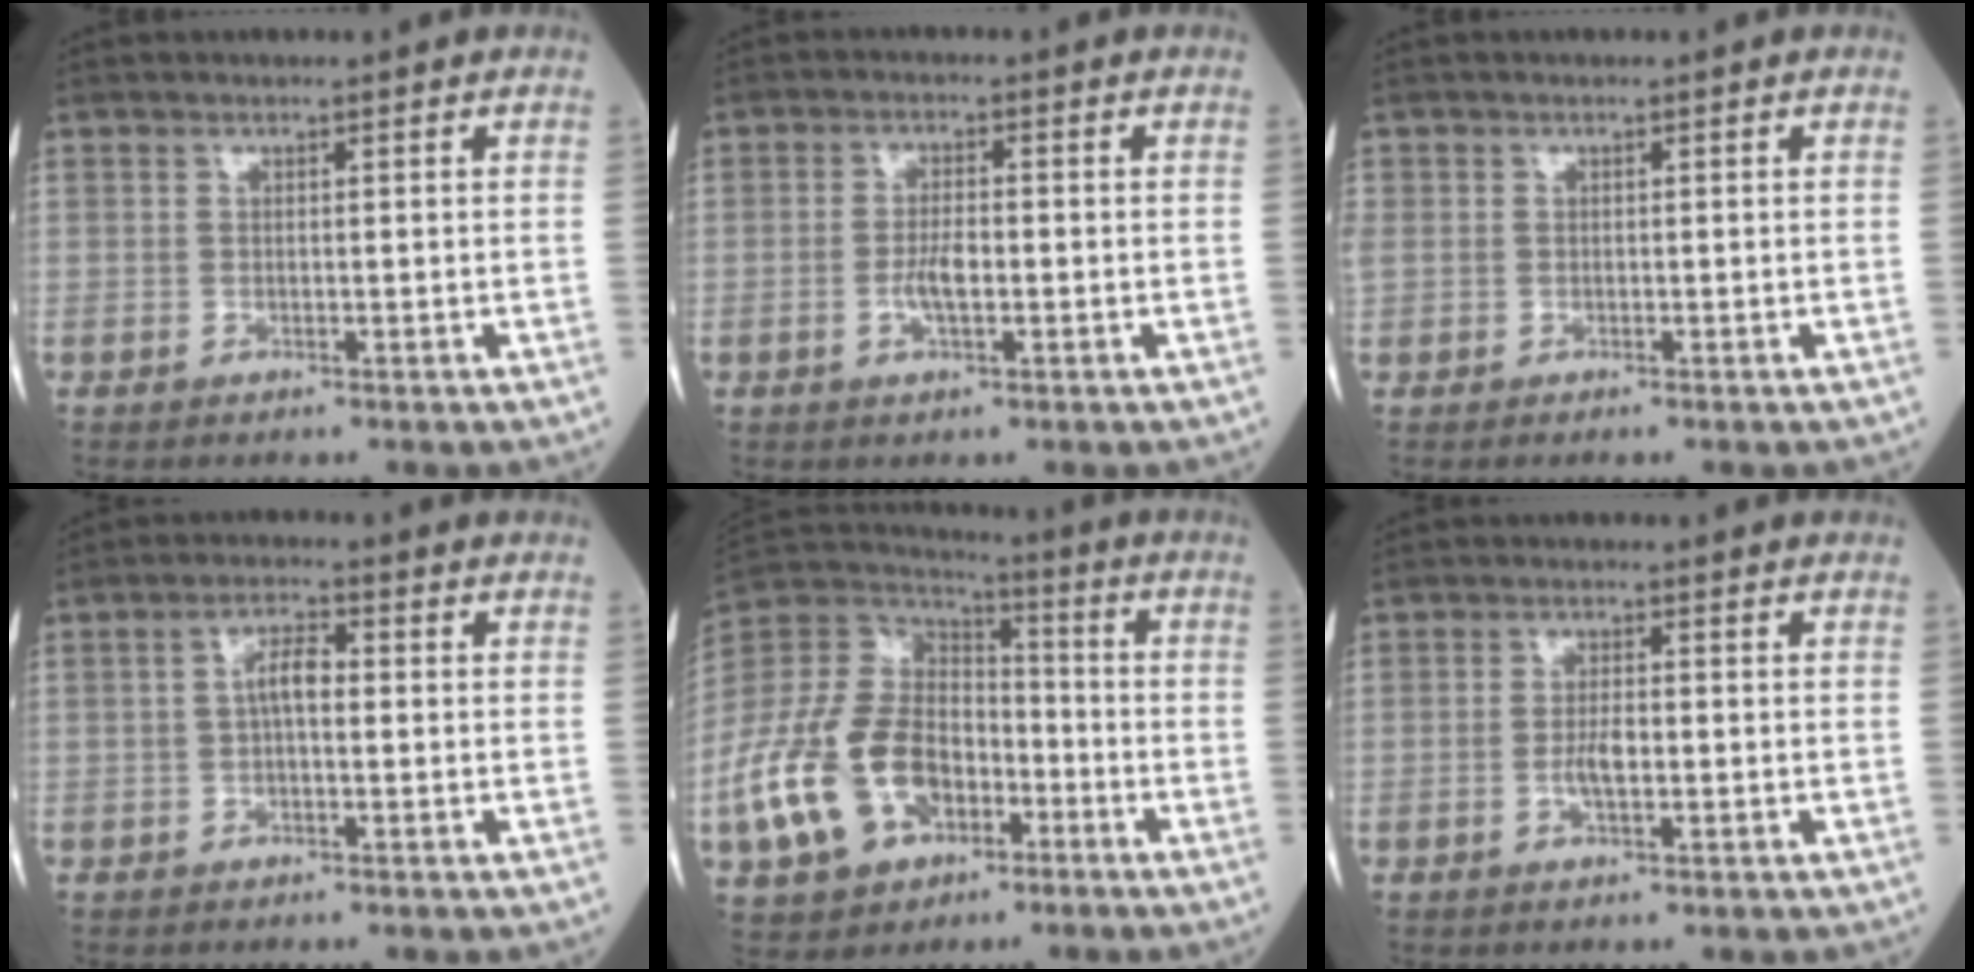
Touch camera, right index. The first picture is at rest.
{"total": 3.5, "force": [-0.8, 1.0, 3.3], "torque": [-0.064, 0.001, -0.014]}
{"total": 1.5, "force": [-0.2, 1.3, 0.6], "torque": [-0.031, 0.011, -0.001]}
{"total": 3.6, "force": [0.0, 1.3, 3.4], "torque": [-0.061, 0.013, -0.002]}
{"total": 17.6, "force": [-6.2, 11.6, 11.7], "torque": [-0.271, 0.014, -0.111]}
{"total": 2.9, "force": [-0.6, 0.9, 2.7], "torque": [-0.052, 0.001, -0.011]}